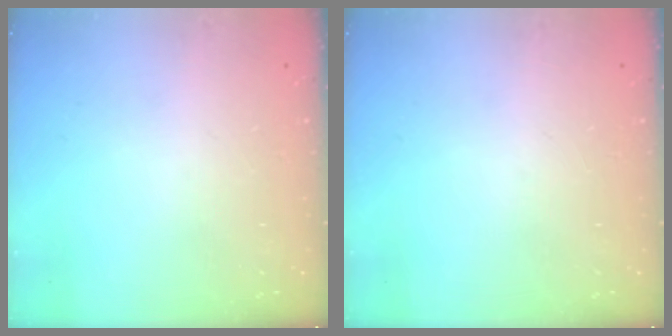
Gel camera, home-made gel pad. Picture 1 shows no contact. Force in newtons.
{"total": 0.0}